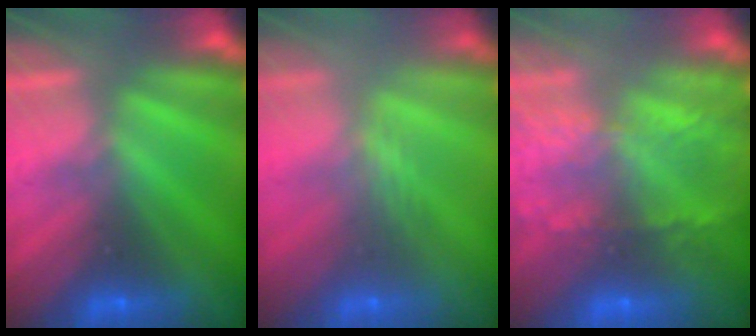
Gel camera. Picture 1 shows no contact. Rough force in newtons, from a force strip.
{"total": 2.4}
{"total": 8.7}